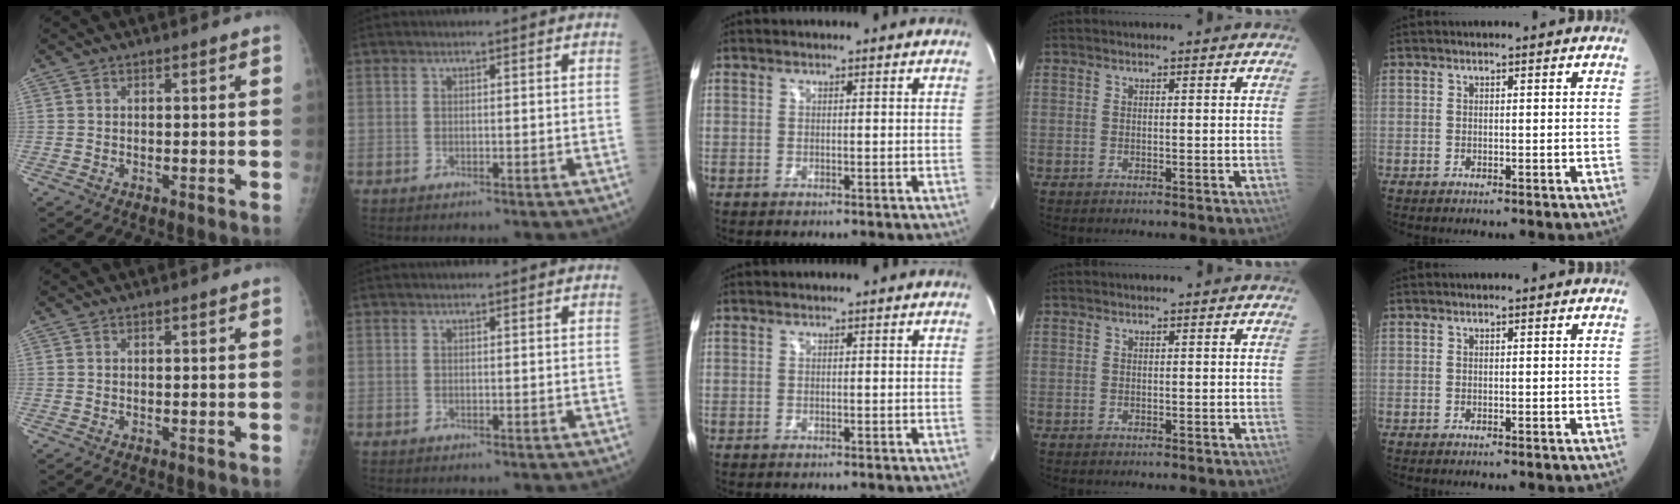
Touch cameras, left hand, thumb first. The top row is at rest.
{"thumb": {"total": 0.5, "force": [0.2, 0.1, 0.5], "torque": [-0.009, 0.002, 0.002]}}